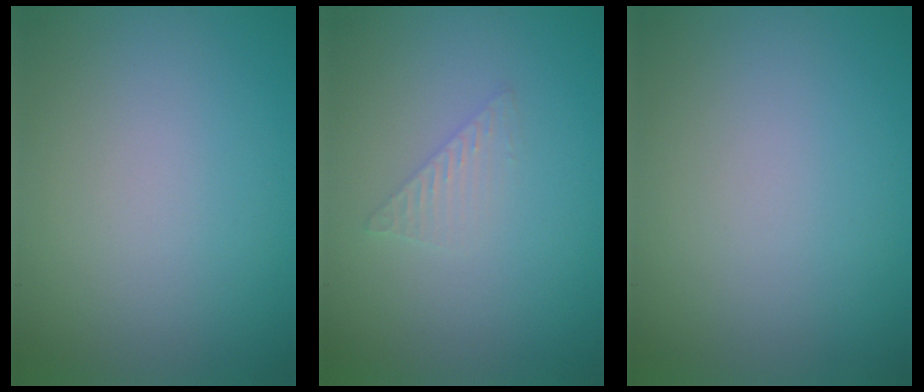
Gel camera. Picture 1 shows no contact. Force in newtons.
{"total": 1.4, "press": 1.4, "slide": 0.1}
{"total": 0.0}